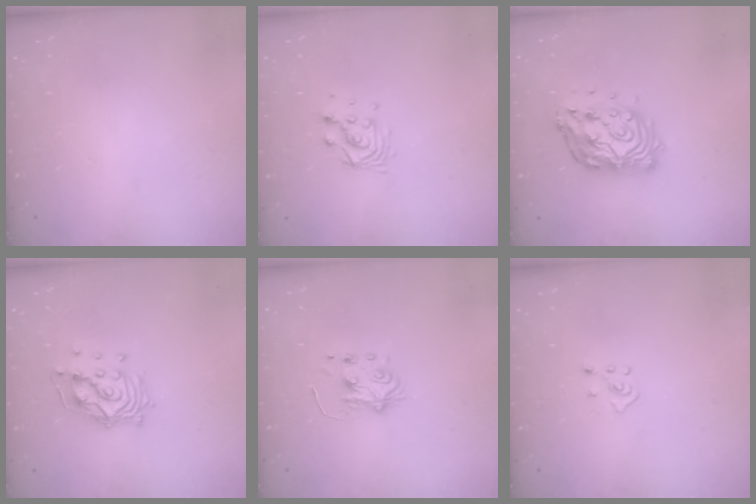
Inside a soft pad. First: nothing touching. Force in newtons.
{"total": 6.2, "press": 6.2, "slide": 0.1}
{"total": 13.4, "press": 13.3, "slide": 1.6}
{"total": 12.3, "press": 12.2, "slide": 1.7}
{"total": 5.9, "press": 5.8, "slide": 0.7}
{"total": 4.2, "press": 4.1, "slide": 0.7}